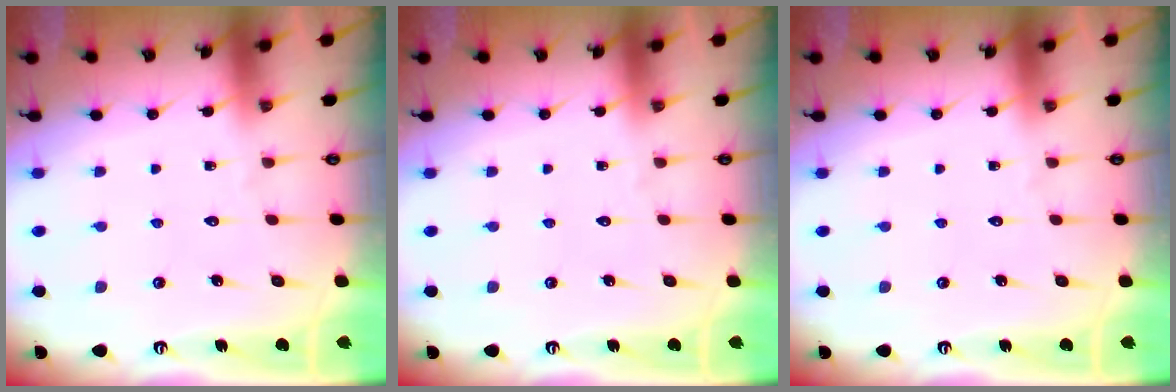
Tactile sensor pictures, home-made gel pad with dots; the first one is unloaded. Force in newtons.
{"total": 0.0}
{"total": 0.0}